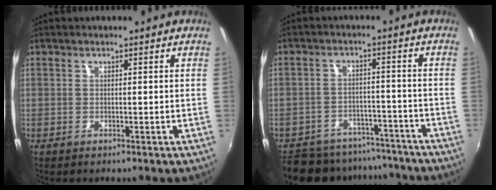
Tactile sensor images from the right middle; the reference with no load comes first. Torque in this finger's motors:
{"motor_torque": [1.00, -1.14, 0.20, 0.08]}